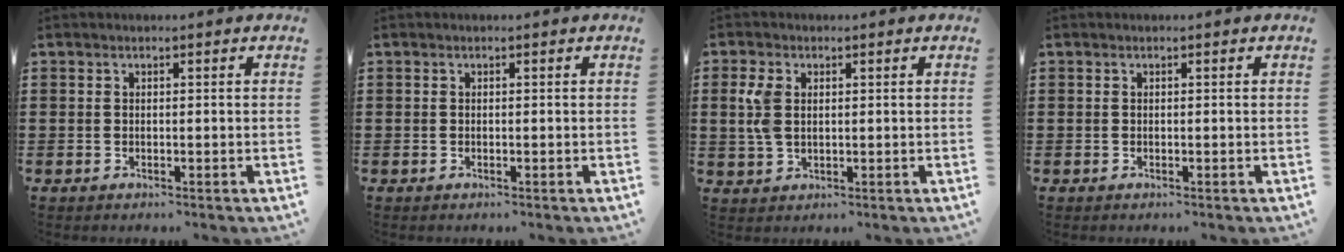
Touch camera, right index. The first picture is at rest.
{"total": 0.0}
{"total": 4.2, "force": [1.0, 2.7, 3.1], "torque": [-0.074, 0.008, 0.015]}
{"total": 0.0}